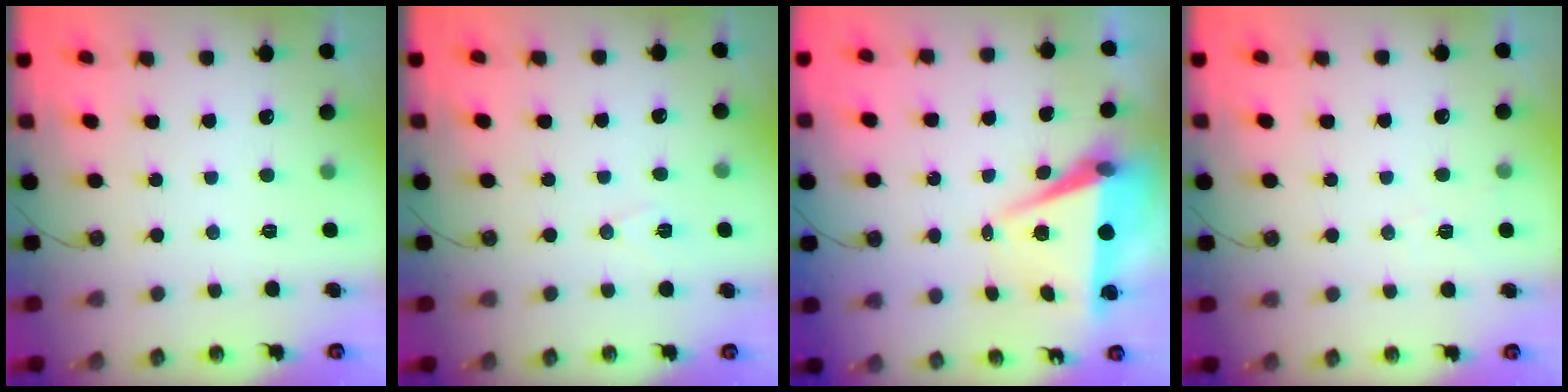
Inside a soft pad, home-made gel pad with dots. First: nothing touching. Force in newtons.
{"total": 7.3, "press": 5.8, "slide": 4.4}
{"total": 7.0, "press": 5.5, "slide": 4.3}
{"total": 7.3, "press": 5.8, "slide": 4.4}